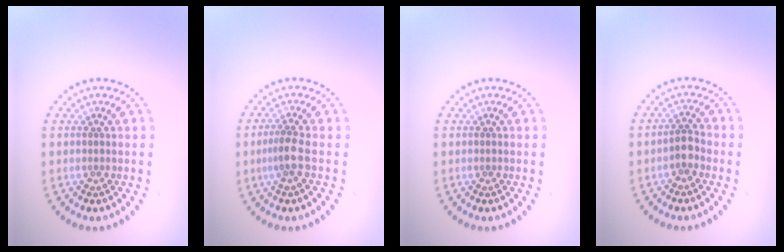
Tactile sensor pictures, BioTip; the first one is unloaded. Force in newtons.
{"total": 2.1, "press": 1.6, "slide": 1.4}
{"total": 0.0}
{"total": 1.7, "press": 1.5, "slide": 0.9}